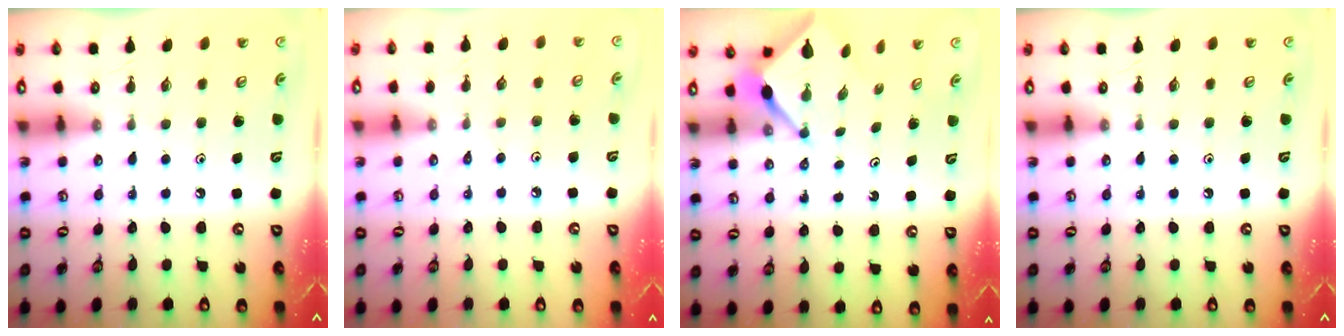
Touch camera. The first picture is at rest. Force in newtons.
{"total": 2.0, "press": 2.0, "slide": 0.5}
{"total": 3.3, "press": 3.3, "slide": 0.2}
{"total": 0.0}